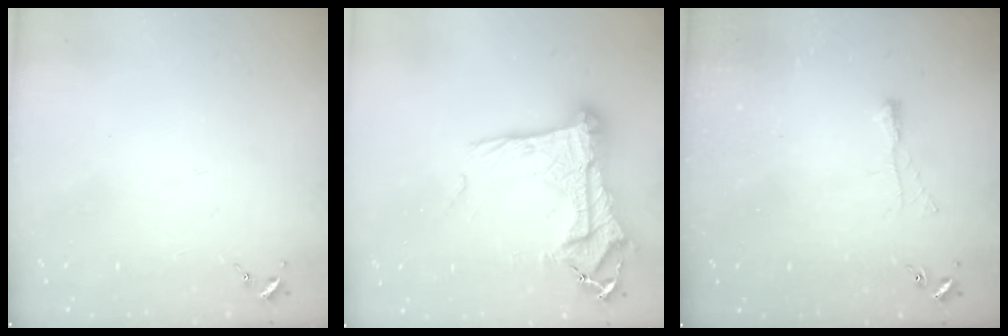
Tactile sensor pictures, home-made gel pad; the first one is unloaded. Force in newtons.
{"total": 21.2, "press": 21.1, "slide": 1.9}
{"total": 3.9, "press": 3.8, "slide": 0.7}